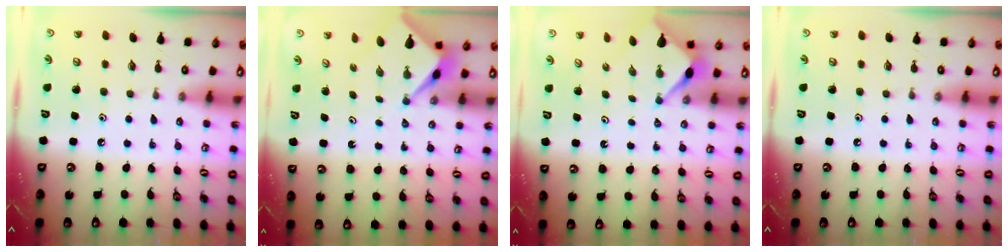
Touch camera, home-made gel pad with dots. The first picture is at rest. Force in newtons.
{"total": 2.5, "press": 2.5, "slide": 0.2}
{"total": 2.8, "press": 2.8, "slide": 0.3}
{"total": 0.0}